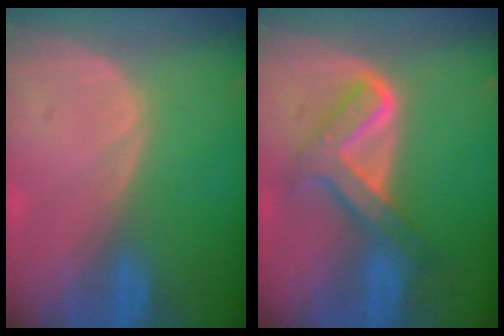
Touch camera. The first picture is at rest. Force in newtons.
{"total": 6.9, "press": 6.8, "slide": 0.7}